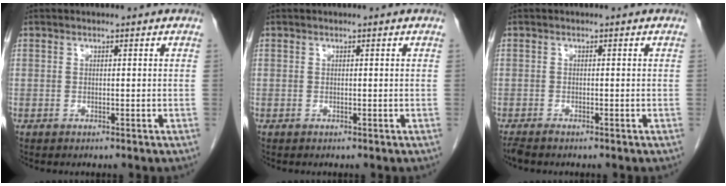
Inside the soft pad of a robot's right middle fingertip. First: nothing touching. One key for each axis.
{"total": 0.0}
{"total": 1.3, "fx": -1.2, "fy": 0.1, "fz": 0.6, "tx": -0.016, "ty": -0.006, "tz": -0.022}